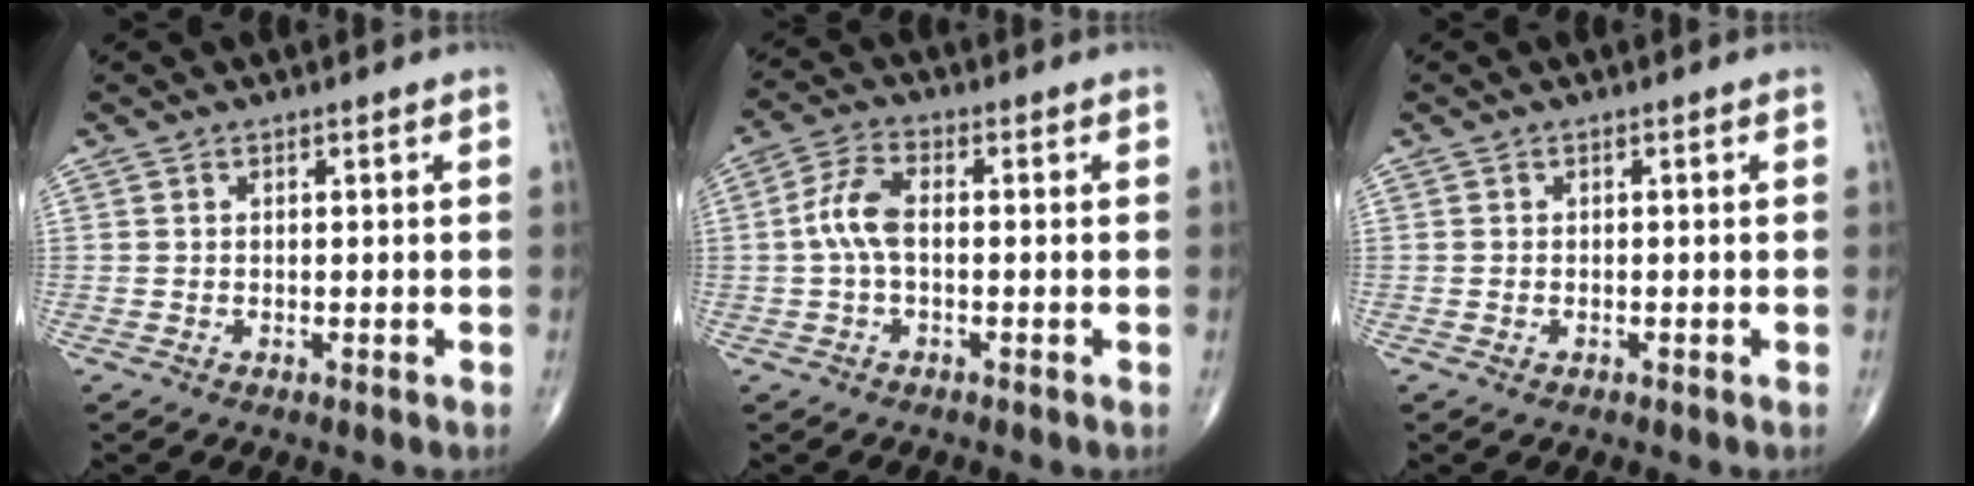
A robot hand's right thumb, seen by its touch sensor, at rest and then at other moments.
{"total": 6.1, "force": [-0.3, 2.9, 5.4], "torque": [-0.121, 0.019, -0.014]}
{"total": 0.5, "force": [-0.2, 0.4, 0.2], "torque": [-0.005, 0.002, -0.002]}